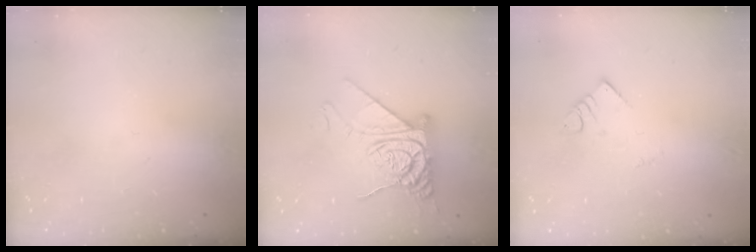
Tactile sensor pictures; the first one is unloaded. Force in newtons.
{"total": 14.4, "press": 14.4, "slide": 1.3}
{"total": 2.6, "press": 2.6, "slide": 0.1}